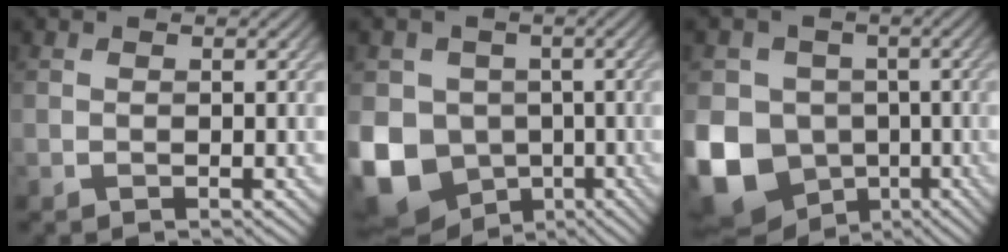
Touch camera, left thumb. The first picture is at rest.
{"total": 13.6, "force": [-3.8, 11.5, 6.3], "torque": [-0.175, -0.037, -0.085]}
{"total": 15.2, "force": [-4.6, 12.9, 6.7], "torque": [-0.187, -0.037, -0.105]}